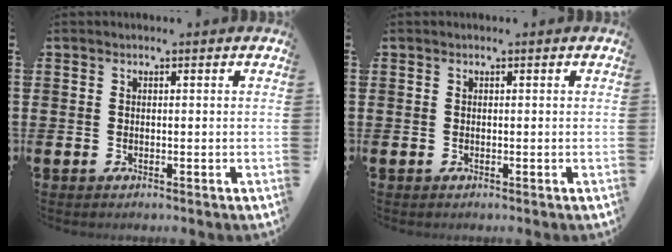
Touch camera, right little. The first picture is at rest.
{"total": 0.0}